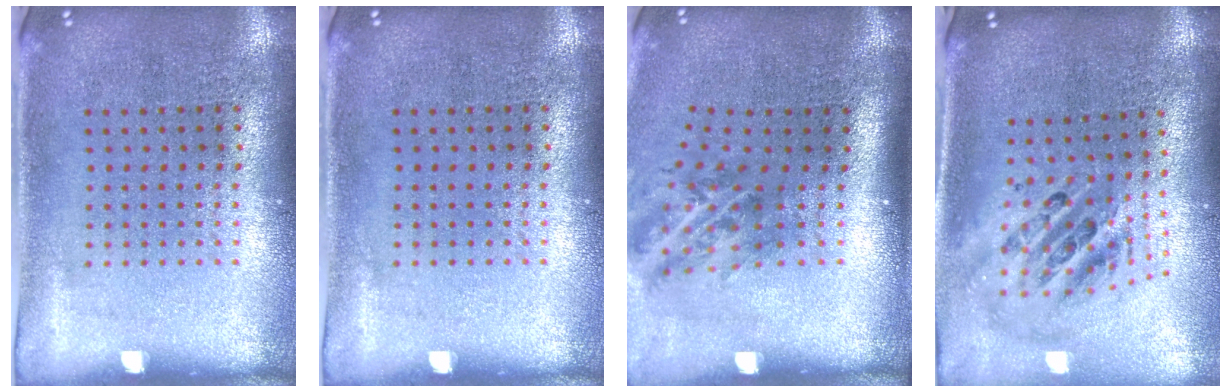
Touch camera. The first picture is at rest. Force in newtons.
{"total": 0.0}
{"total": 1.4, "press": 1.1, "slide": 0.9}
{"total": 2.4, "press": 1.7, "slide": 1.7}